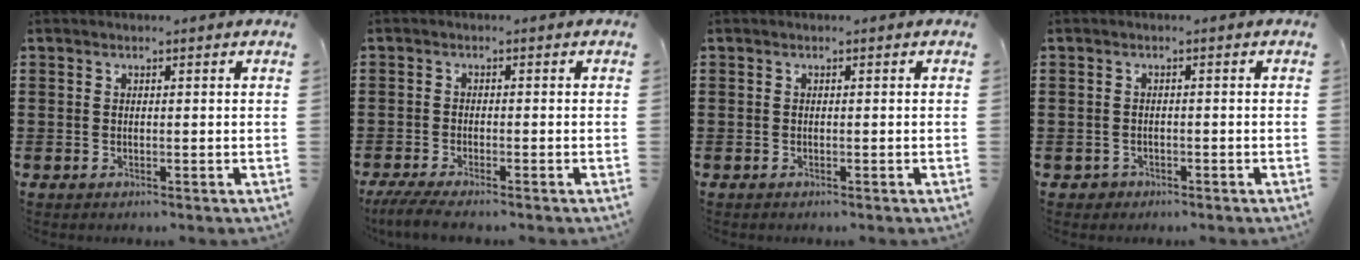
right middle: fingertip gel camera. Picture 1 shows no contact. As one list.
[{"total": 2.8, "force": [-2.4, 0.0, 1.4], "torque": [-0.038, -0.010, -0.050]}, {"total": 0.0}, {"total": 0.9, "force": [-0.7, 0.6, 0.1], "torque": [-0.004, 0.001, -0.016]}]